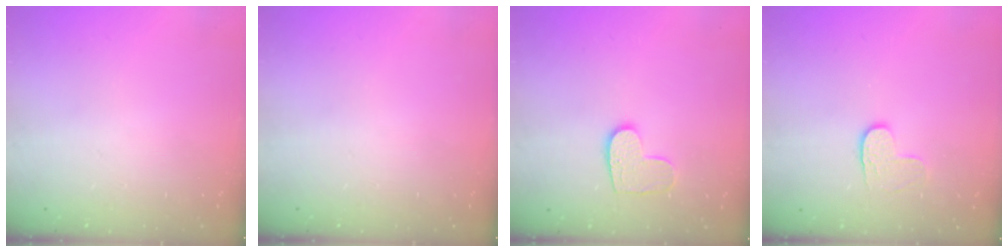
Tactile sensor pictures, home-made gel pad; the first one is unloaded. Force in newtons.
{"total": 0.0}
{"total": 8.9, "press": 8.9, "slide": 0.5}
{"total": 4.7, "press": 4.7, "slide": 0.2}